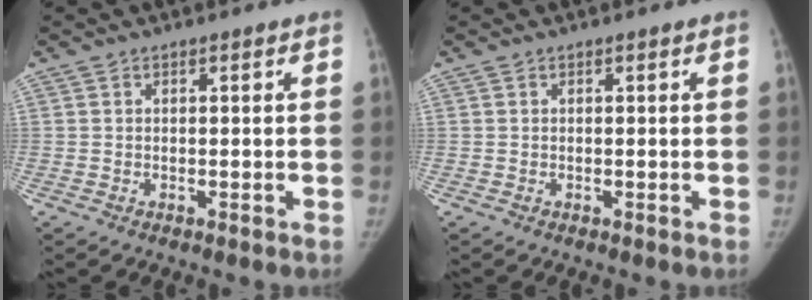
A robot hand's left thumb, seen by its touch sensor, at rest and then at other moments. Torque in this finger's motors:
{"motor_torque": [0.00, 0.00, 0.17, -0.17, 0.00]}